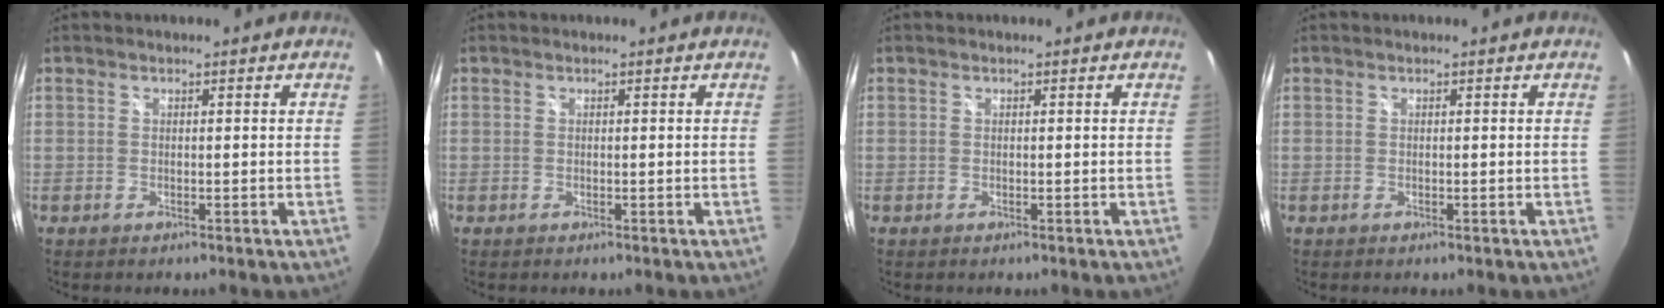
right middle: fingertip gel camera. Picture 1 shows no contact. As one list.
[{"total": 0.0}, {"total": 0.0}, {"total": 0.0}]